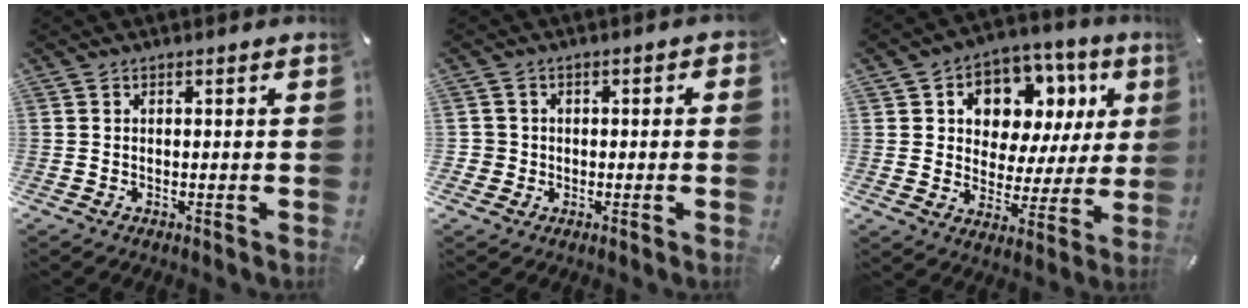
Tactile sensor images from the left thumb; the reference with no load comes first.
{"total": 3.7, "force": [-1.0, 3.6, 0.3], "torque": [-0.003, 0.009, -0.021]}
{"total": 10.5, "force": [4.5, 8.3, 4.6], "torque": [-0.069, -0.036, 0.081]}